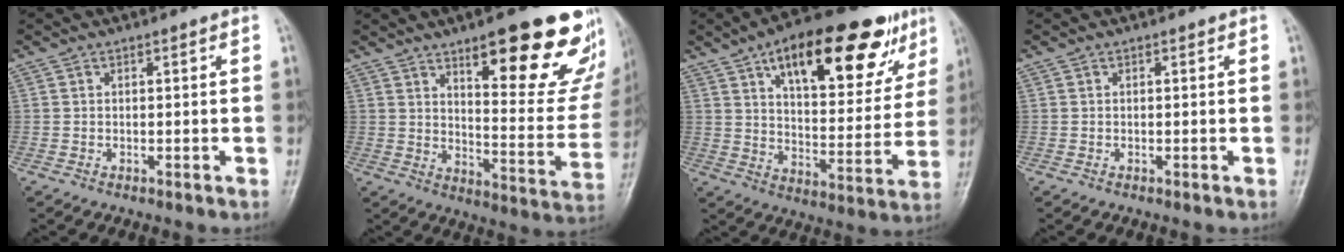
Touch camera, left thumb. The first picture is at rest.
{"total": 23.2, "force": [13.6, 6.8, 17.5], "torque": [-0.182, -0.073, 0.191]}
{"total": 24.5, "force": [13.4, 10.3, 17.7], "torque": [-0.215, -0.022, 0.203]}
{"total": 0.0}